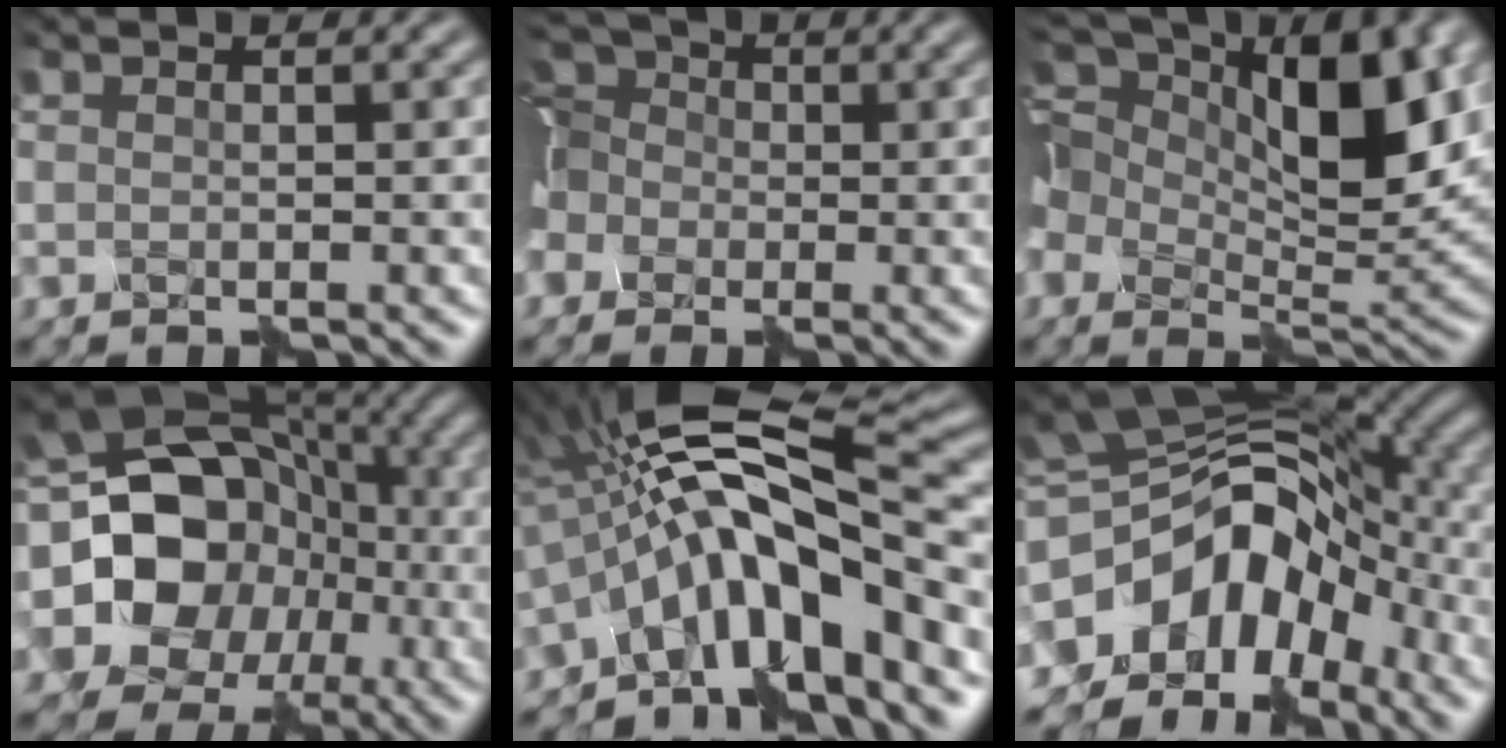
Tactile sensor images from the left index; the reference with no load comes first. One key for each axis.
{"total": 7.9, "fx": -1.8, "fy": 6.4, "fz": 4.3, "tx": -0.111, "ty": 0.019, "tz": -0.054}
{"total": 13.0, "fx": 2.8, "fy": 6.9, "fz": 10.6, "tx": -0.202, "ty": 0.010, "tz": 0.039}
{"total": 17.8, "fx": -1.7, "fy": 15.5, "fz": 8.5, "tx": -0.182, "ty": 0.006, "tz": -0.050}
{"total": 13.1, "fx": -4.0, "fy": 4.4, "fz": 11.7, "tx": -0.176, "ty": 0.027, "tz": -0.080}
{"total": 13.2, "fx": -3.9, "fy": 8.5, "fz": 9.3, "tx": -0.162, "ty": 0.007, "tz": -0.077}